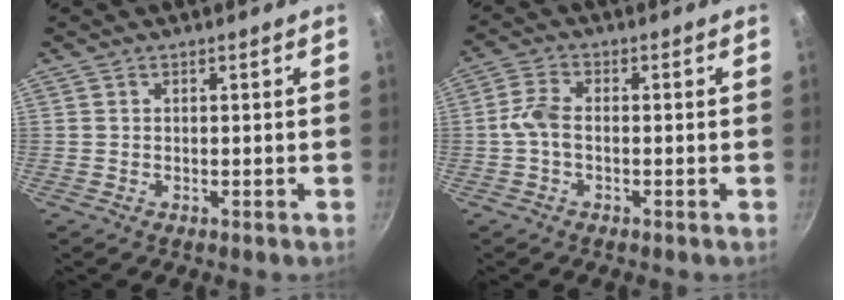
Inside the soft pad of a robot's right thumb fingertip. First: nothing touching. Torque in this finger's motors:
{"motor_torque": [0.92, 0.86, 0.89, 0.24, 0.11]}